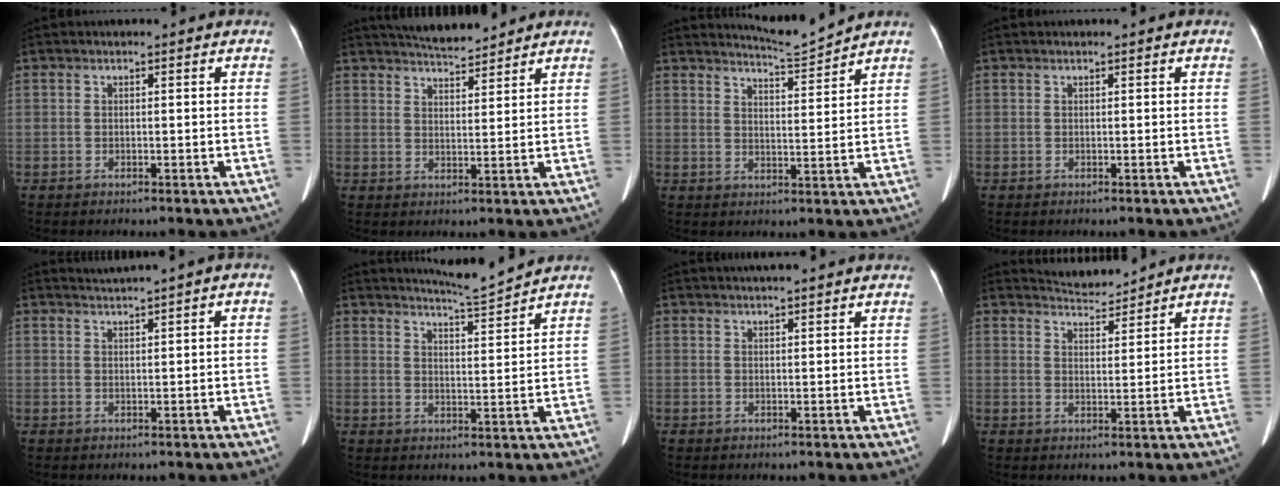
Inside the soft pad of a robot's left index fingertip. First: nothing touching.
{"total": 6.8, "force": [6.4, 0.7, 2.0], "torque": [-0.038, 0.013, 0.105]}
{"total": 4.9, "force": [4.6, -1.5, -0.3], "torque": [-0.007, -0.020, 0.082]}
{"total": 0.0}
{"total": 1.7, "force": [1.4, -0.5, 0.9], "torque": [-0.015, 0.011, 0.030]}
{"total": 6.3, "force": [6.0, -1.6, 0.8], "torque": [-0.028, -0.018, 0.099]}
{"total": 7.9, "force": [7.1, 0.8, 3.4], "torque": [-0.046, 0.034, 0.084]}
{"total": 4.3, "force": [4.3, 0.0, -0.2], "torque": [-0.005, 0.003, 0.074]}